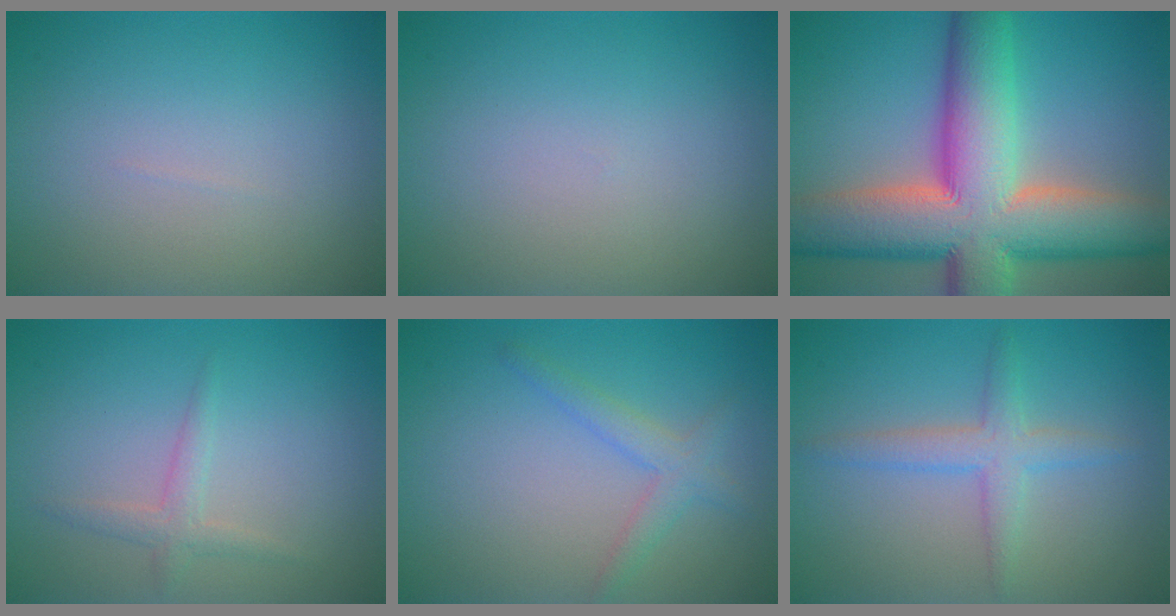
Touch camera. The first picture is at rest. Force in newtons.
{"total": 0.0}
{"total": 15.3, "press": 15.3, "slide": 0.8}
{"total": 1.6, "press": 1.6, "slide": 0.1}
{"total": 2.2, "press": 2.2, "slide": 0.1}
{"total": 2.7, "press": 2.7, "slide": 0.0}